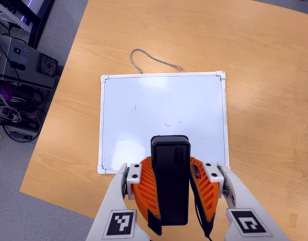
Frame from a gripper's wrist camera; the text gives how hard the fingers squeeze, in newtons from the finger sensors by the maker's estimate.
{"total": 9.4, "left": 7.3, "right": 11.4}